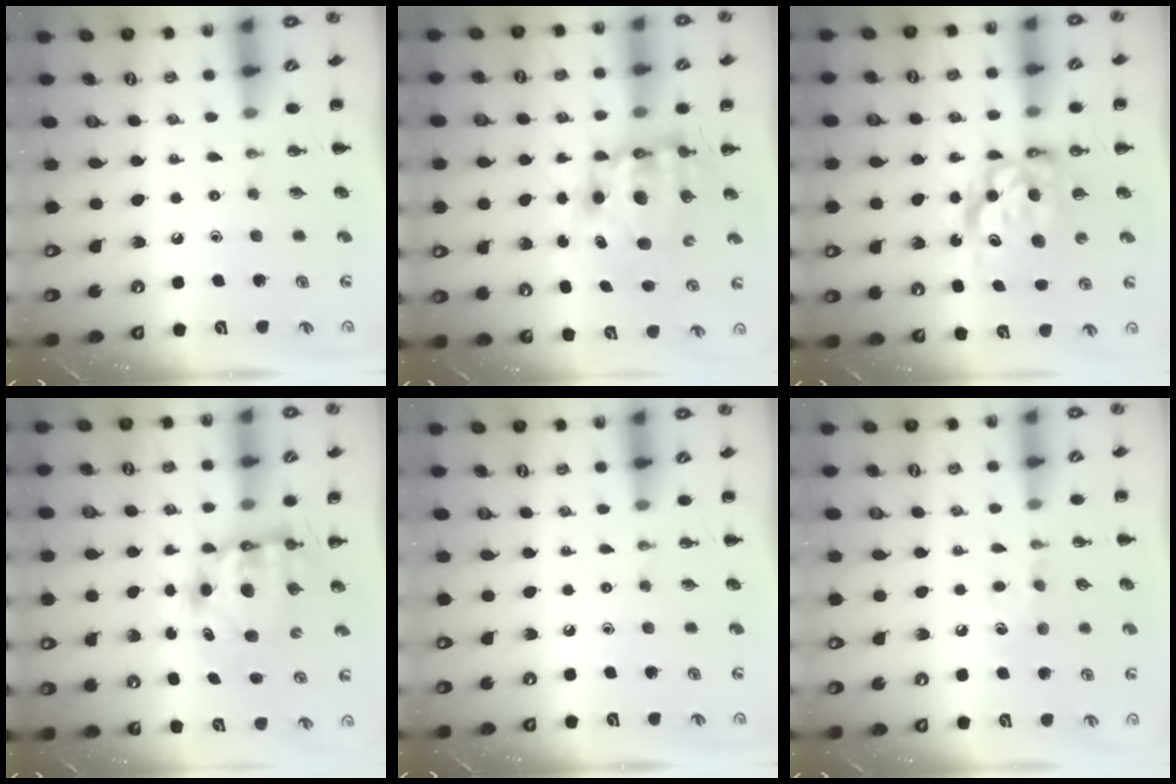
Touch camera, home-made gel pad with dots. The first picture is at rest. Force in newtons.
{"total": 10.2, "press": 9.7, "slide": 3.0}
{"total": 8.9, "press": 8.6, "slide": 2.3}
{"total": 7.5, "press": 7.2, "slide": 2.1}
{"total": 0.0}
{"total": 5.5, "press": 5.2, "slide": 1.7}